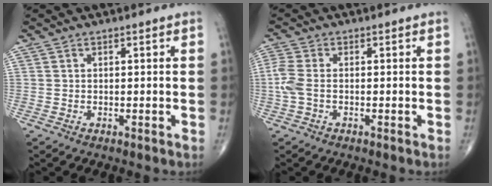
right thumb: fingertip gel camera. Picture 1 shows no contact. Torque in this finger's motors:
{"motor_torque": [-0.06, -0.26, 0.47, 0.12, 0.06]}